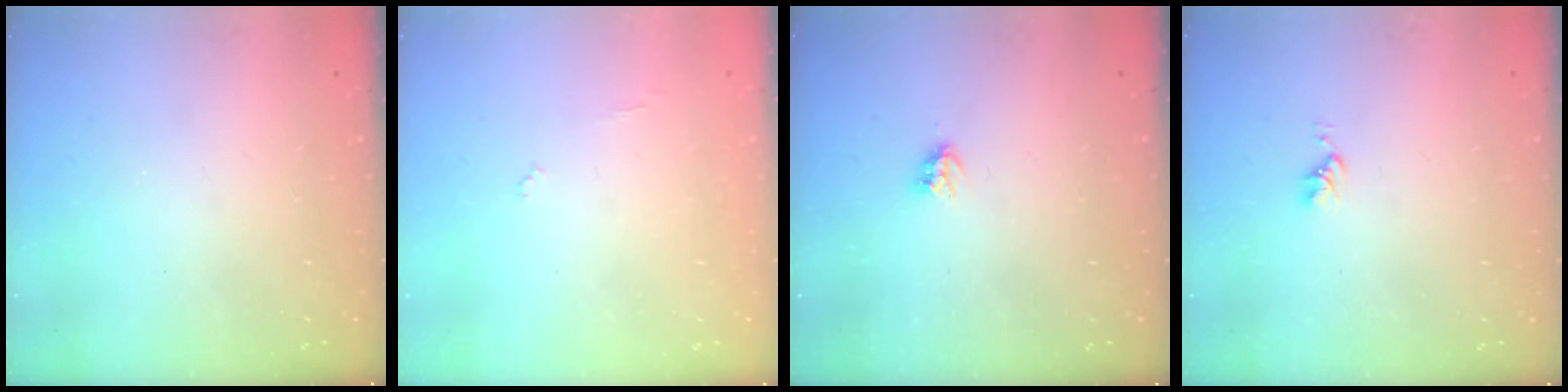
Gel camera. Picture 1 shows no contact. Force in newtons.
{"total": 3.9, "press": 3.9, "slide": 0.3}
{"total": 3.6, "press": 3.6, "slide": 0.1}
{"total": 3.0, "press": 3.0, "slide": 0.4}